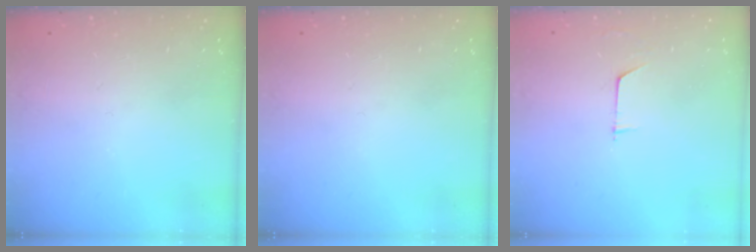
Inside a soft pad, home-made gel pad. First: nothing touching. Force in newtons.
{"total": 0.0}
{"total": 3.2, "press": 3.2, "slide": 0.3}